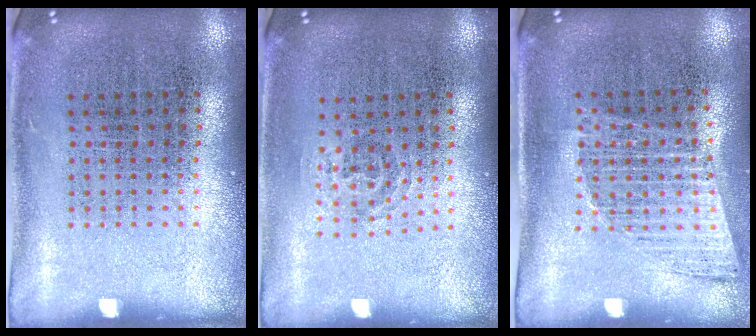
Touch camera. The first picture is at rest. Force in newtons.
{"total": 0.9, "press": 0.6, "slide": 0.7}
{"total": 1.0, "press": 1.0, "slide": 0.4}